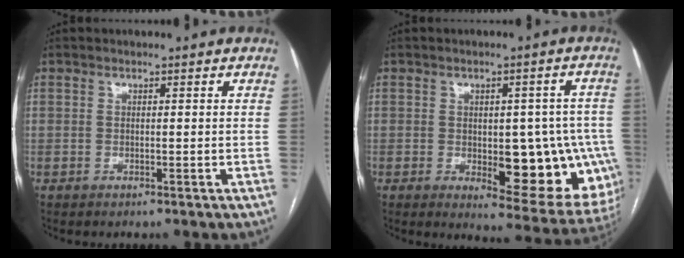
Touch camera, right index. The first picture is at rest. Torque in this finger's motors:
{"motor_torque": [1.48, 0.17, 0.31, 0.06]}